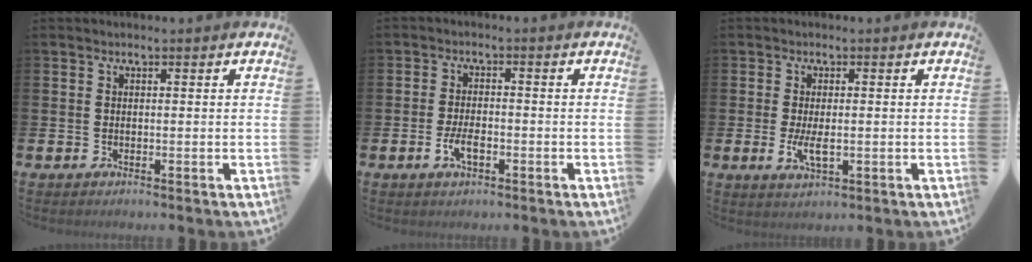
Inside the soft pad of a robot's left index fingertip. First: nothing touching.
{"total": 3.3, "force": [-1.0, 1.5, 2.7], "torque": [-0.051, -0.001, -0.021]}
{"total": 3.3, "force": [-0.1, 1.4, 3.0], "torque": [-0.045, -0.001, -0.005]}